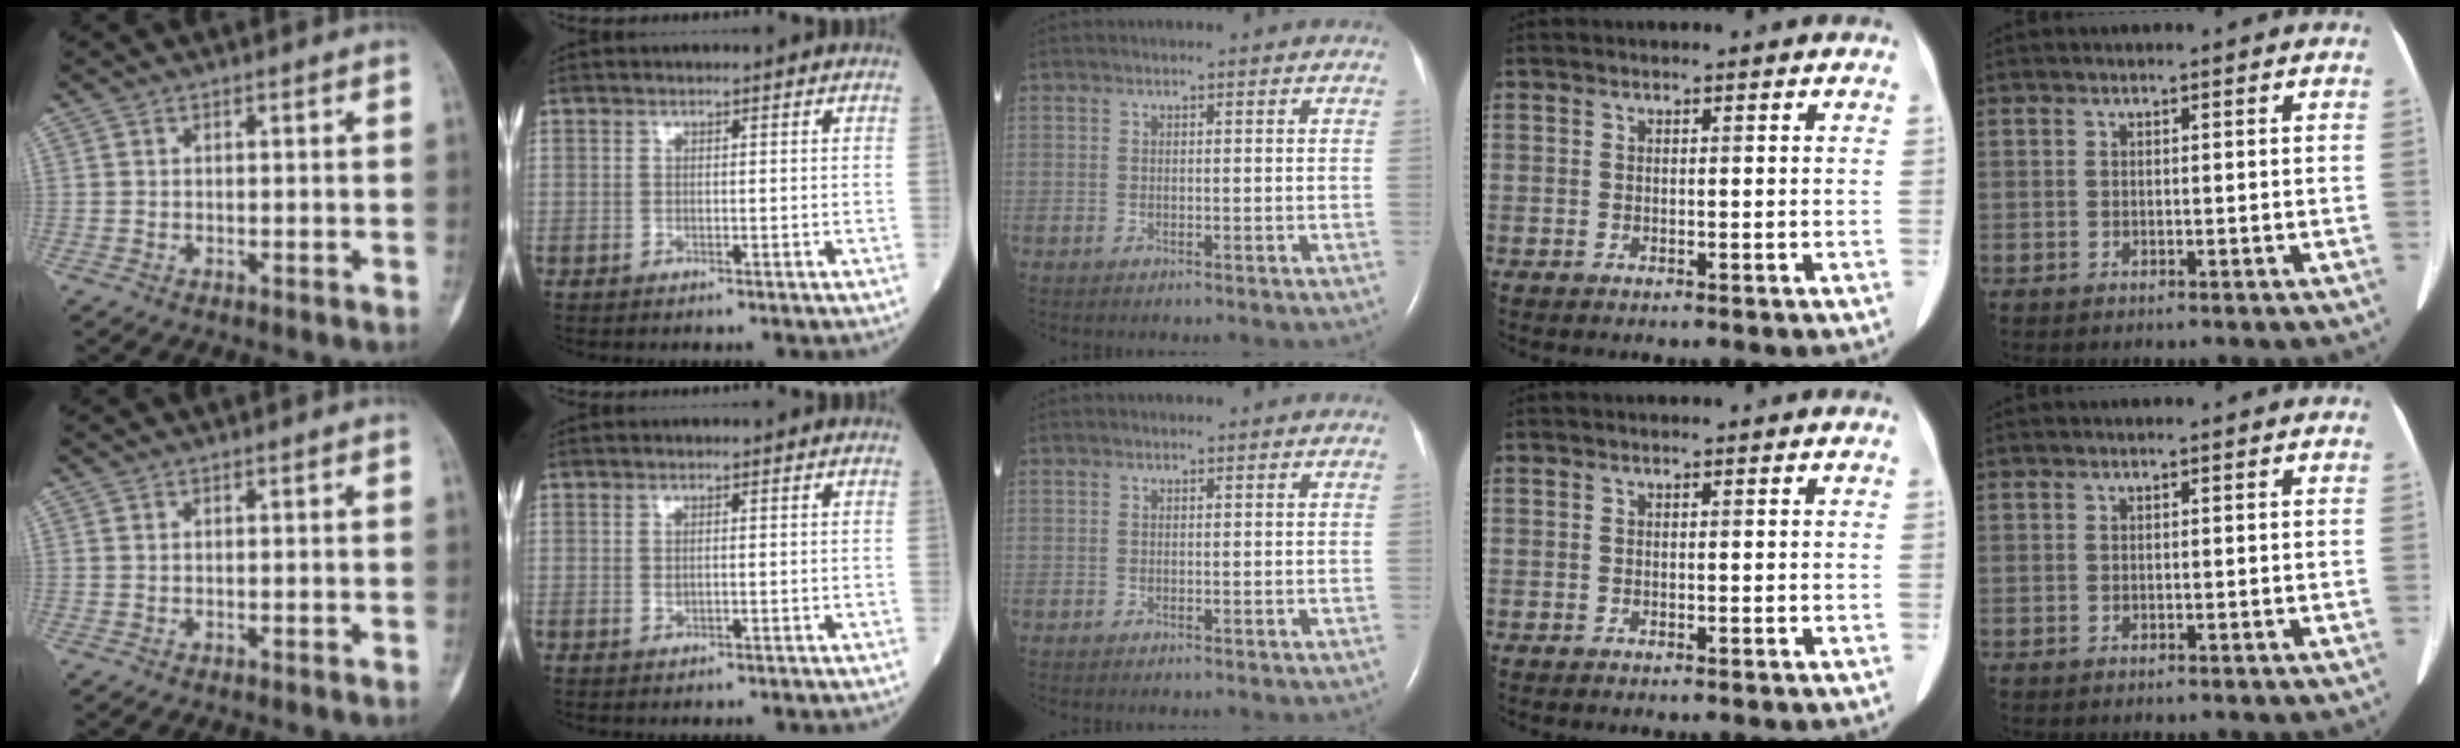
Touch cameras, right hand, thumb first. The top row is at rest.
{"index": {"total": 0.7, "force": [-0.1, 0.3, 0.6], "torque": [-0.013, -0.001, 0.002]}}